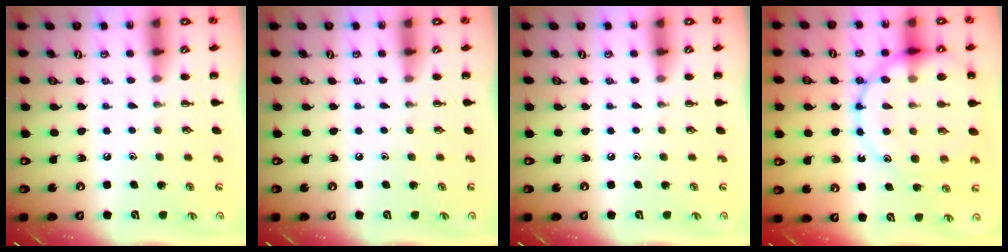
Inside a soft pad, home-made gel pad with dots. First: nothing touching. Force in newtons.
{"total": 0.0}
{"total": 0.0}
{"total": 21.0, "press": 20.8, "slide": 2.9}